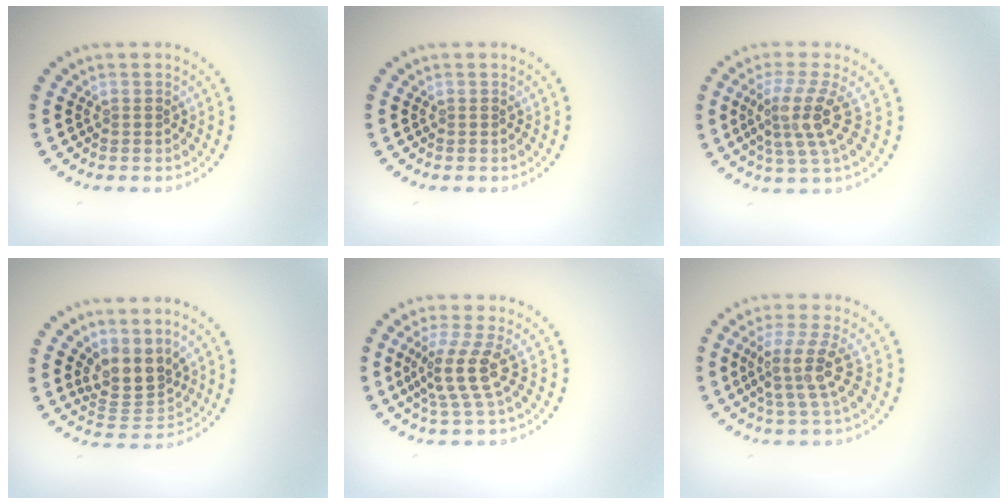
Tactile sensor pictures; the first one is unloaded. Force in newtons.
{"total": 0.0}
{"total": 4.0, "press": 2.9, "slide": 2.8}
{"total": 3.6, "press": 2.6, "slide": 2.4}
{"total": 3.6, "press": 2.7, "slide": 2.5}
{"total": 3.8, "press": 2.7, "slide": 2.6}